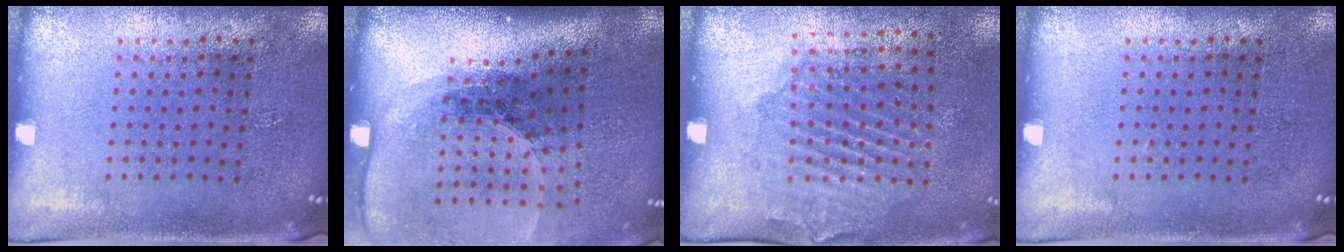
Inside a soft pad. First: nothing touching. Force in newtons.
{"total": 2.6, "press": 1.9, "slide": 1.8}
{"total": 1.7, "press": 1.4, "slide": 0.8}
{"total": 0.0}